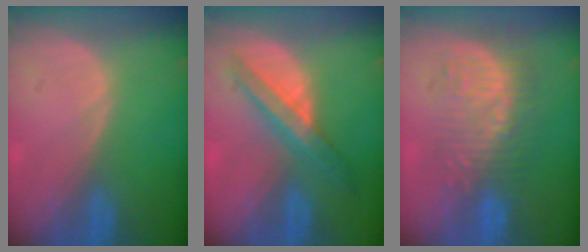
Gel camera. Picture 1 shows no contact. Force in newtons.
{"total": 7.2, "press": 6.1, "slide": 3.8}
{"total": 9.0, "press": 8.4, "slide": 3.3}